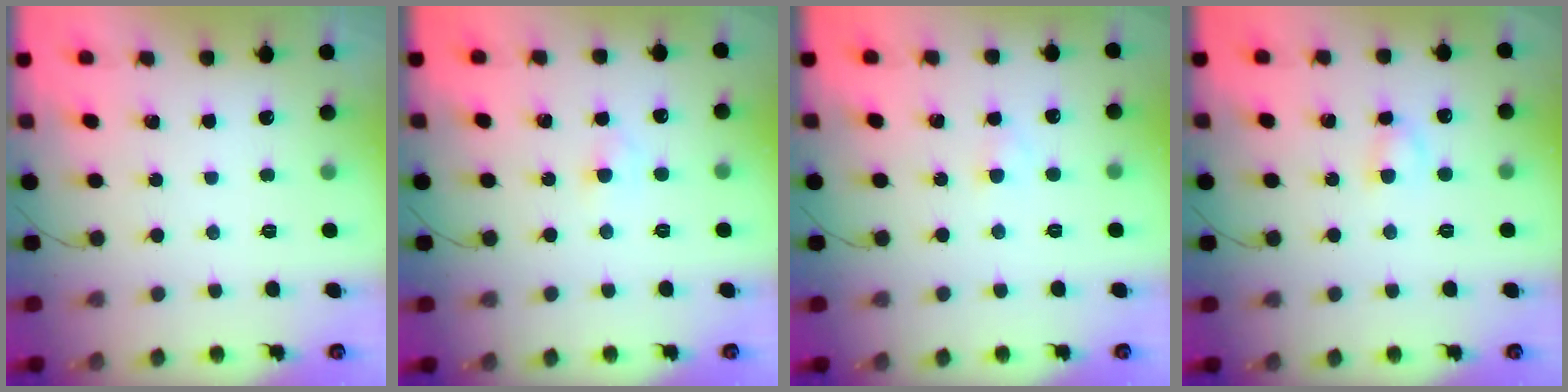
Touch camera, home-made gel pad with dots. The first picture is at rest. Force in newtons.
{"total": 2.1, "press": 2.0, "slide": 0.9}
{"total": 1.8, "press": 1.6, "slide": 0.9}
{"total": 3.1, "press": 2.8, "slide": 1.3}